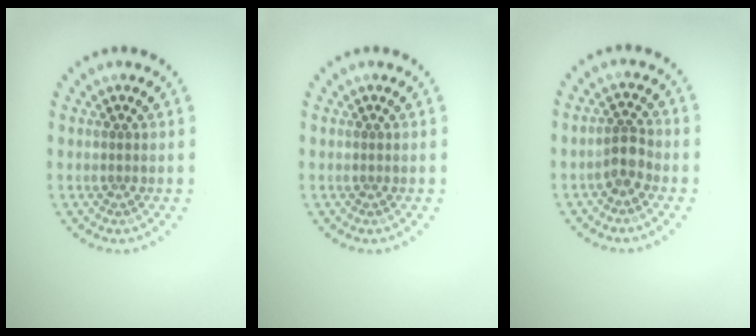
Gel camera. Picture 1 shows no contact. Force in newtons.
{"total": 0.0}
{"total": 2.0, "press": 1.7, "slide": 1.0}